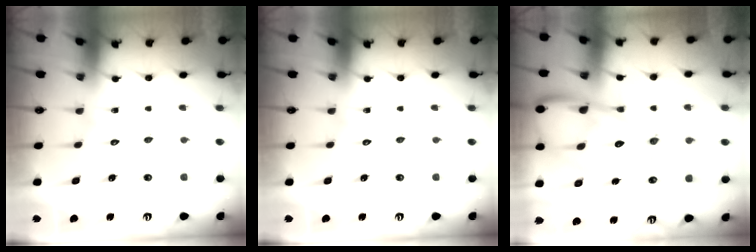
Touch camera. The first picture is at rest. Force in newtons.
{"total": 0.0}
{"total": 17.0, "press": 16.9, "slide": 1.8}